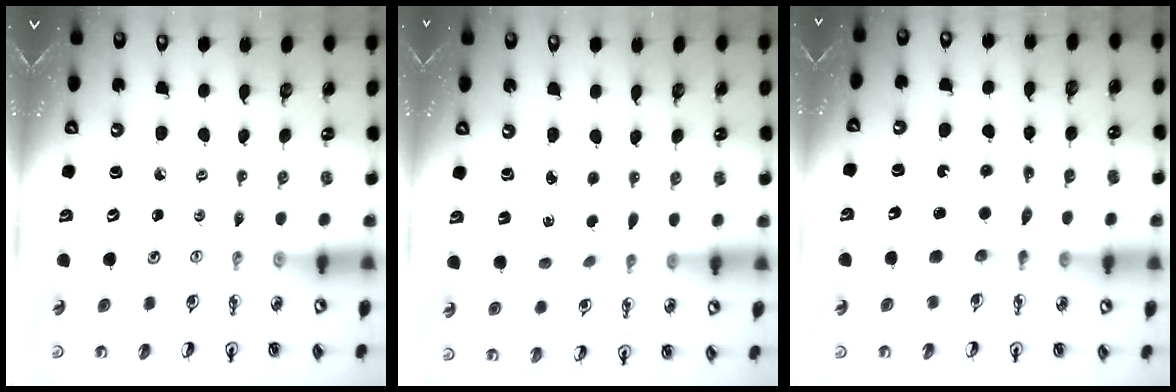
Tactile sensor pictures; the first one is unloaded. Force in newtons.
{"total": 2.7, "press": 2.6, "slide": 0.5}
{"total": 7.0, "press": 7.0, "slide": 0.2}